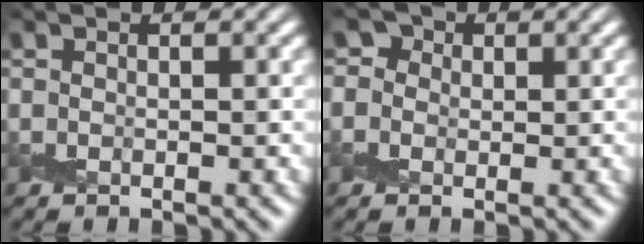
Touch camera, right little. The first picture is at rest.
{"total": 3.1, "force": [1.1, 2.6, 1.2], "torque": [-0.005, 0.012, -0.012]}